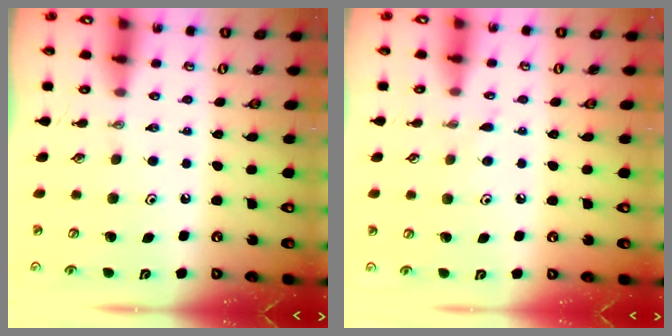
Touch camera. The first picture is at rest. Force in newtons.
{"total": 2.7, "press": 2.7, "slide": 0.3}